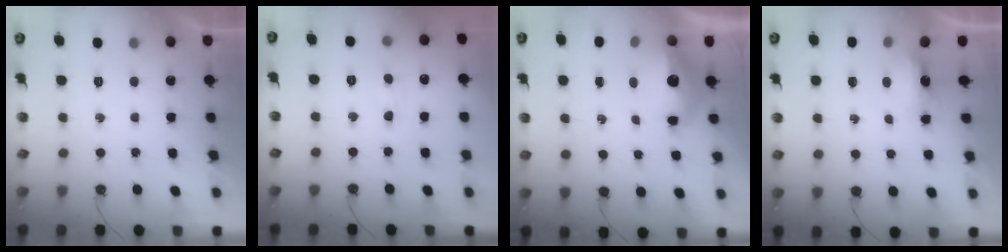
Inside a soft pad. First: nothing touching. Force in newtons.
{"total": 4.1, "press": 4.1, "slide": 0.7}
{"total": 12.5, "press": 12.5, "slide": 1.4}
{"total": 5.0, "press": 5.0, "slide": 0.6}